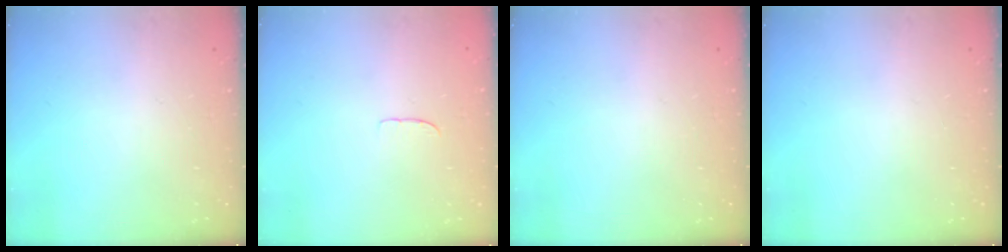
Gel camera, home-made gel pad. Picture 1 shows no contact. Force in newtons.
{"total": 3.1, "press": 3.1, "slide": 0.2}
{"total": 0.0}
{"total": 0.0}